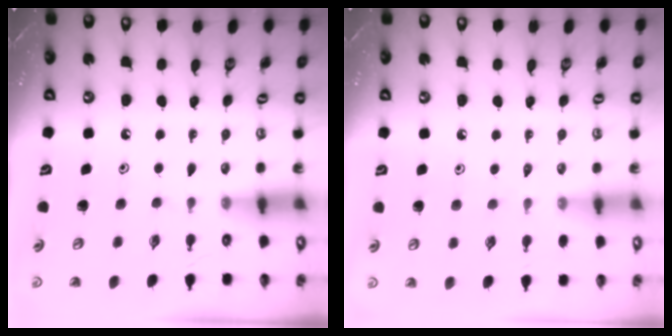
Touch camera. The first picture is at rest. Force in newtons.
{"total": 3.6, "press": 3.5, "slide": 0.6}